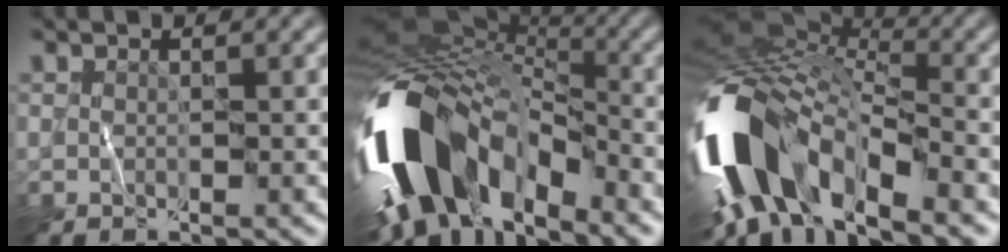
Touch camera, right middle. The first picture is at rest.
{"total": 15.0, "force": [-5.7, 8.8, 10.7], "torque": [-0.213, 0.002, -0.114]}
{"total": 12.5, "force": [-5.1, 6.1, 9.6], "torque": [-0.185, 0.006, -0.106]}